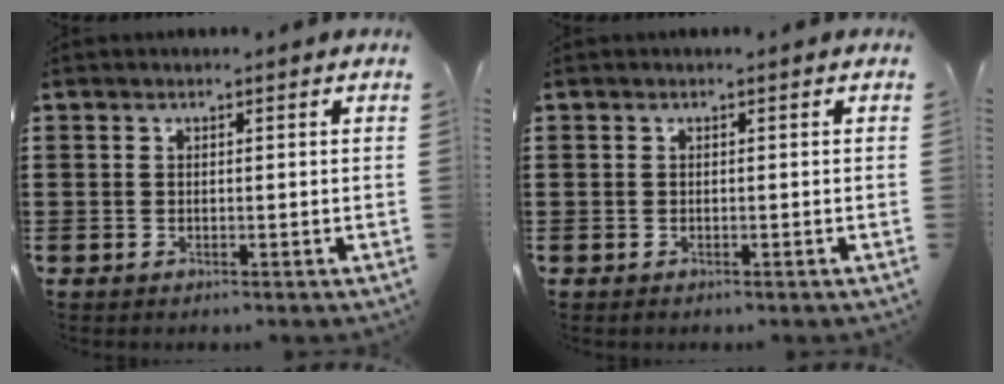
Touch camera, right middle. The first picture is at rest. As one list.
[{"total": 0.0}]